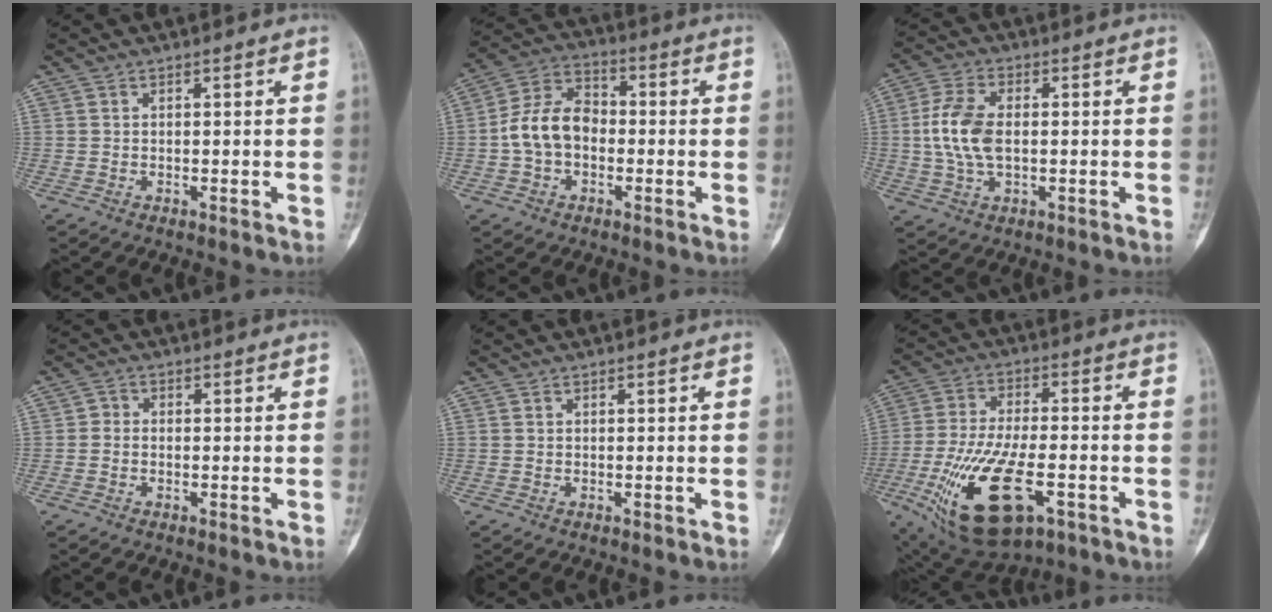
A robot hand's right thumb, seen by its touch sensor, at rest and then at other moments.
{"total": 10.5, "force": [-1.4, 7.5, 7.2], "torque": [-0.125, 0.037, -0.038]}
{"total": 9.5, "force": [0.2, 5.3, 7.8], "torque": [-0.171, 0.007, 0.003]}
{"total": 1.5, "force": [-0.4, 1.3, 0.6], "torque": [-0.003, 0.005, -0.015]}
{"total": 0.0}
{"total": 20.7, "force": [-7.7, 9.1, 16.9], "torque": [-0.336, 0.007, -0.119]}